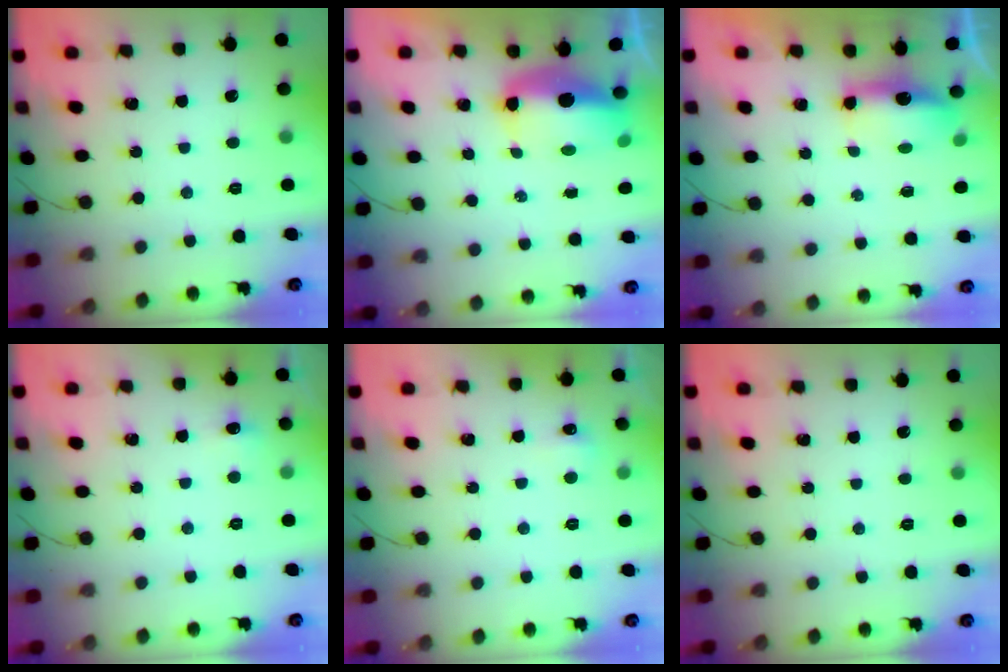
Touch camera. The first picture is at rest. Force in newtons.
{"total": 9.8, "press": 9.5, "slide": 2.1}
{"total": 6.8, "press": 6.7, "slide": 0.8}
{"total": 4.3, "press": 4.1, "slide": 1.3}
{"total": 4.7, "press": 4.4, "slide": 1.4}
{"total": 0.0}